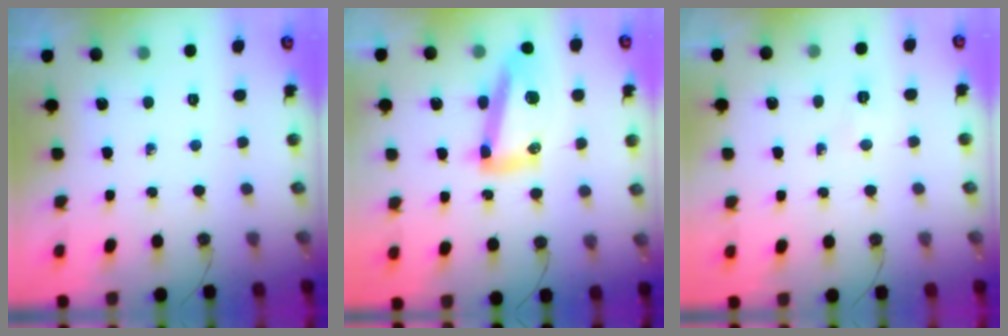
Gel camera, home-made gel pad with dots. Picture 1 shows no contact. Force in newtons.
{"total": 14.3, "press": 14.1, "slide": 2.2}
{"total": 4.8, "press": 3.0, "slide": 3.7}